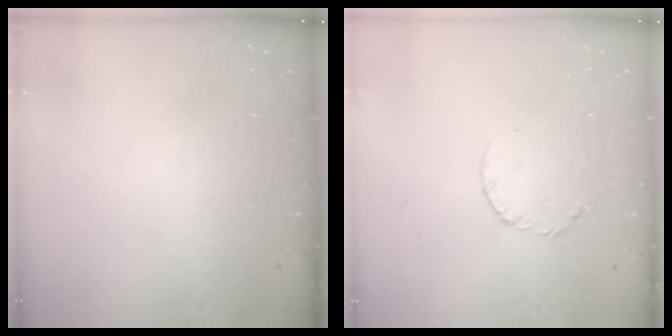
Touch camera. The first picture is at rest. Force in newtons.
{"total": 3.3, "press": 3.3, "slide": 0.3}